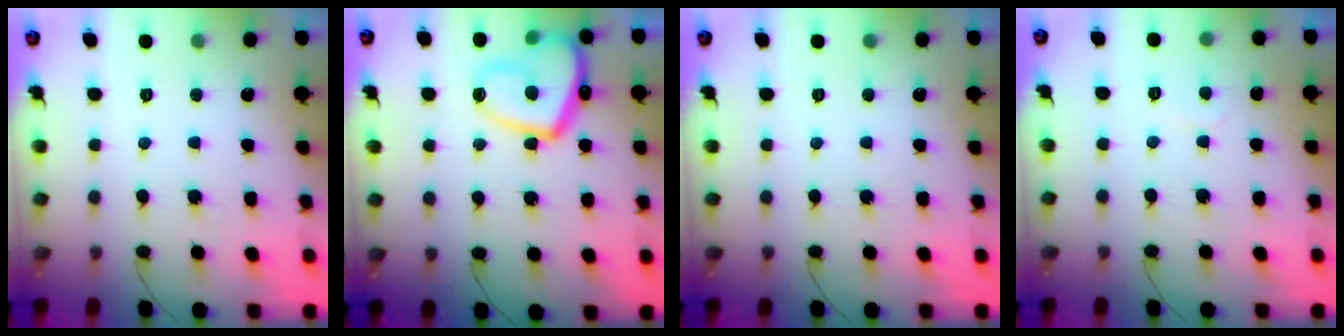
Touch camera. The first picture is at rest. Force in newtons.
{"total": 15.0, "press": 14.9, "slide": 1.4}
{"total": 0.0}
{"total": 2.1, "press": 2.0, "slide": 0.6}